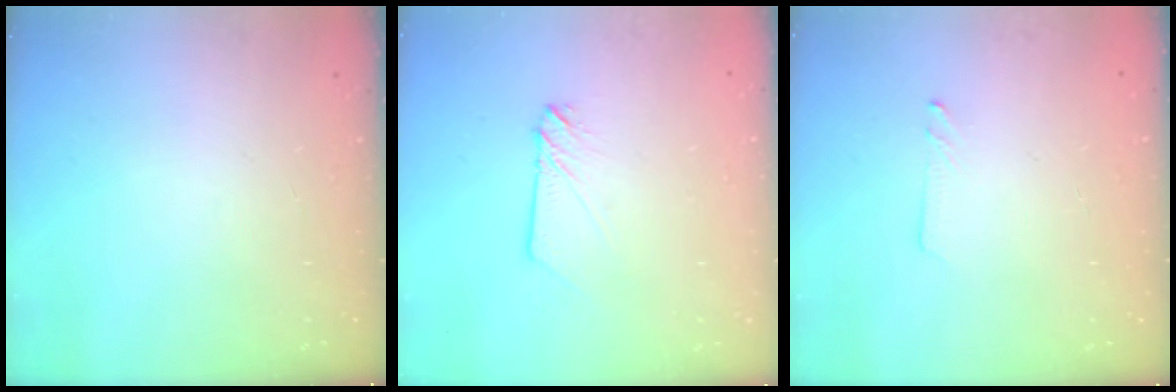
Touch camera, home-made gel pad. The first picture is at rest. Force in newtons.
{"total": 3.5, "press": 3.5, "slide": 0.3}
{"total": 1.6, "press": 1.6, "slide": 0.1}